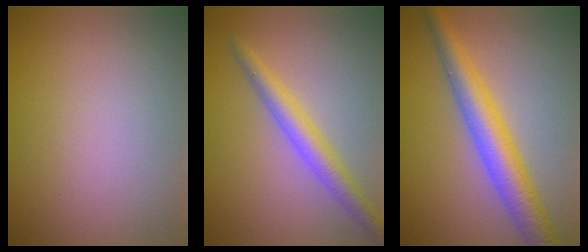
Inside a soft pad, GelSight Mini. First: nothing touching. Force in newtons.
{"total": 3.3, "press": 3.3, "slide": 0.1}
{"total": 5.3, "press": 5.3, "slide": 0.0}